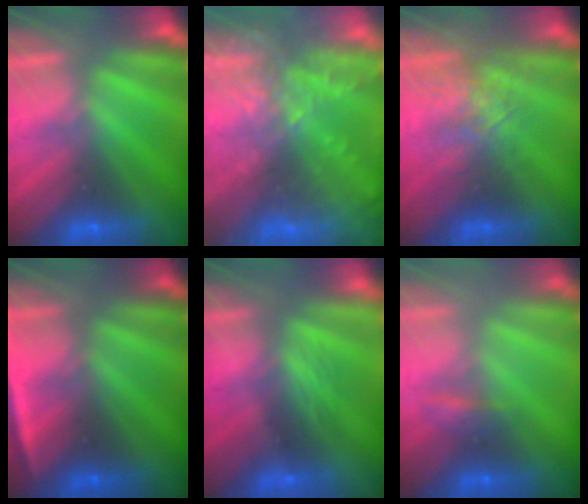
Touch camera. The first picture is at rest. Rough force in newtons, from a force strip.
{"total": 10.8}
{"total": 2.6}
{"total": 4.8}
{"total": 2.0}
{"total": 2.2}